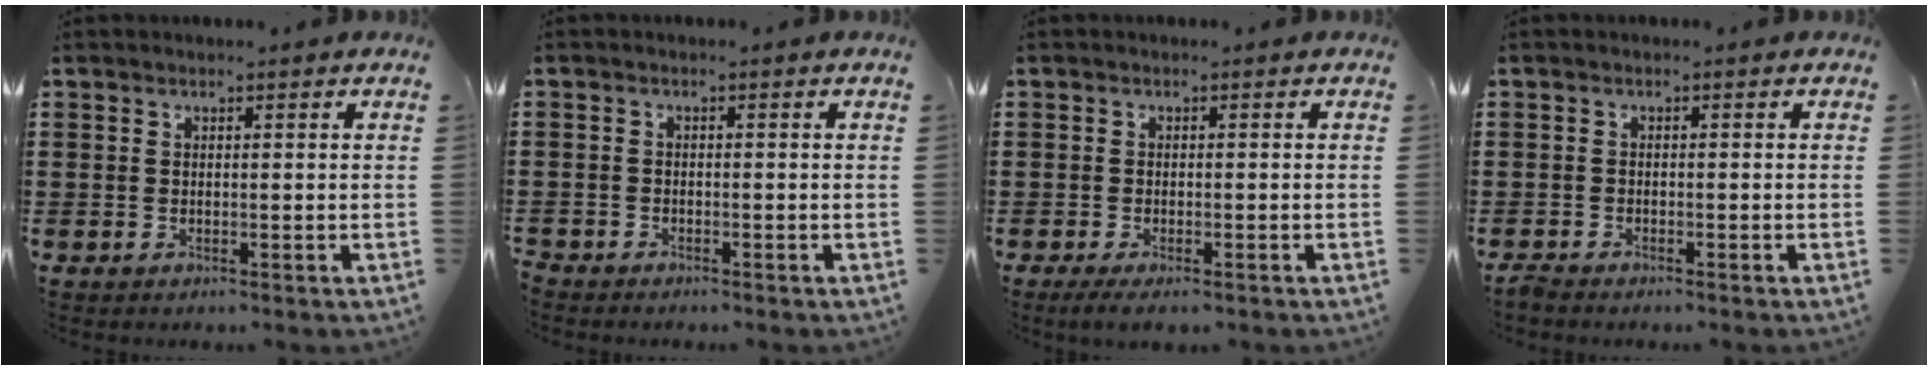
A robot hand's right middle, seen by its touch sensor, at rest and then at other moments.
{"total": 1.2, "force": [-1.1, 0.3, -0.1], "torque": [-0.002, -0.001, -0.023]}
{"total": 1.3, "force": [-1.2, 0.3, 0.6], "torque": [-0.019, -0.002, -0.025]}
{"total": 1.2, "force": [-1.2, 0.2, 0.2], "torque": [-0.007, -0.001, -0.024]}